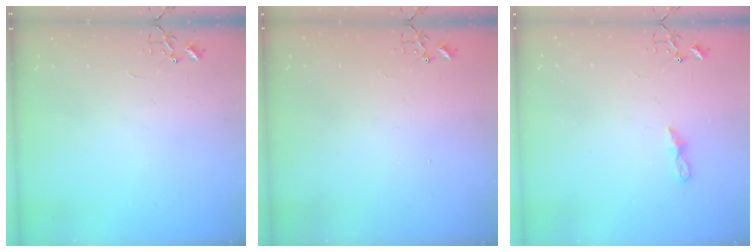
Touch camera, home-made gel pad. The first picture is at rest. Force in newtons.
{"total": 1.1, "press": 1.1, "slide": 0.1}
{"total": 5.3, "press": 5.3, "slide": 0.6}